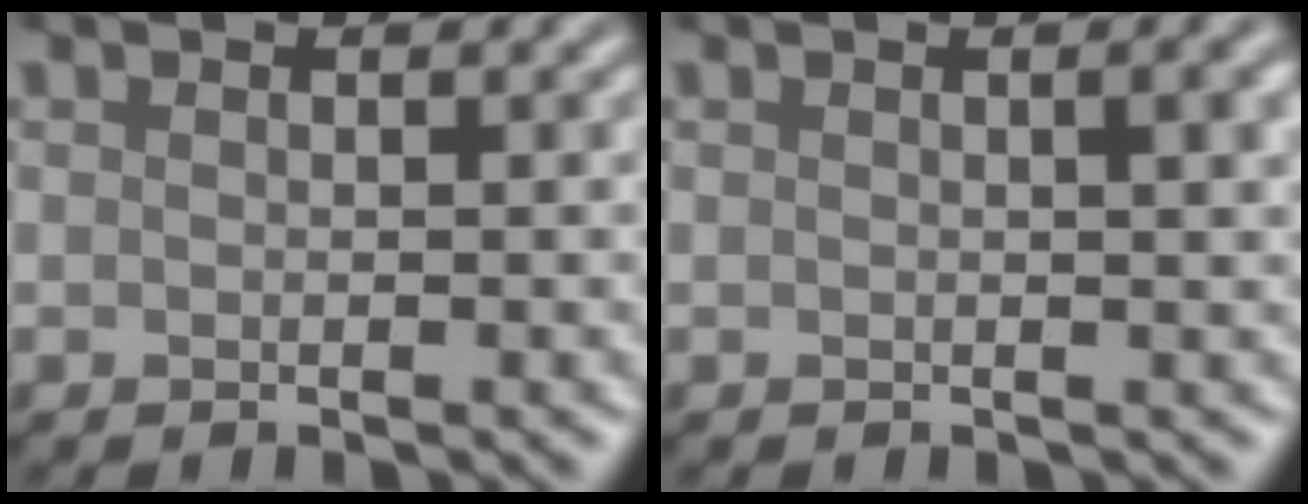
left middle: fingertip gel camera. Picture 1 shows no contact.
{"total": 3.9, "force": [1.0, 1.6, 3.4], "torque": [-0.018, 0.024, -0.002]}